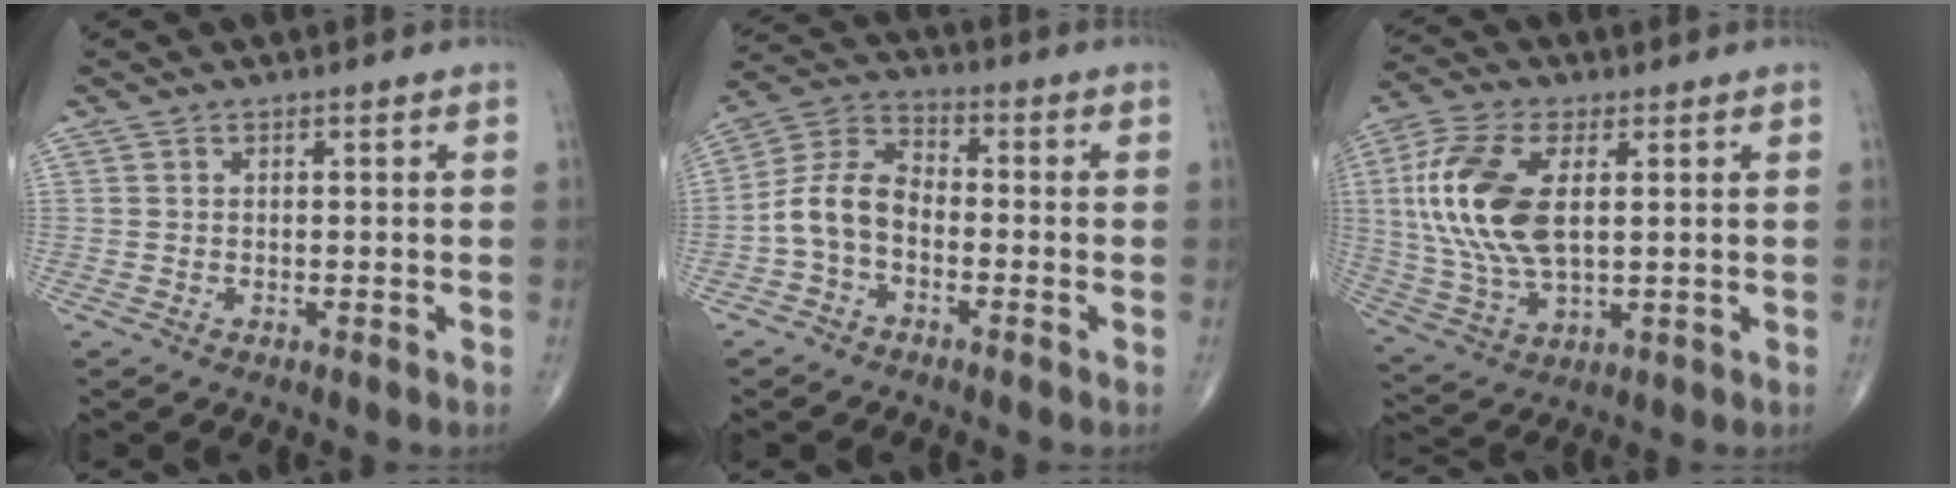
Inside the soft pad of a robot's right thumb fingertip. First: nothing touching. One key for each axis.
{"total": 8.9, "fx": -2.5, "fy": 5.9, "fz": 6.2, "tx": -0.113, "ty": 0.038, "tz": -0.061}
{"total": 16.9, "fx": 2.8, "fy": 8.5, "fz": 14.3, "tx": -0.315, "ty": -0.001, "tz": 0.056}